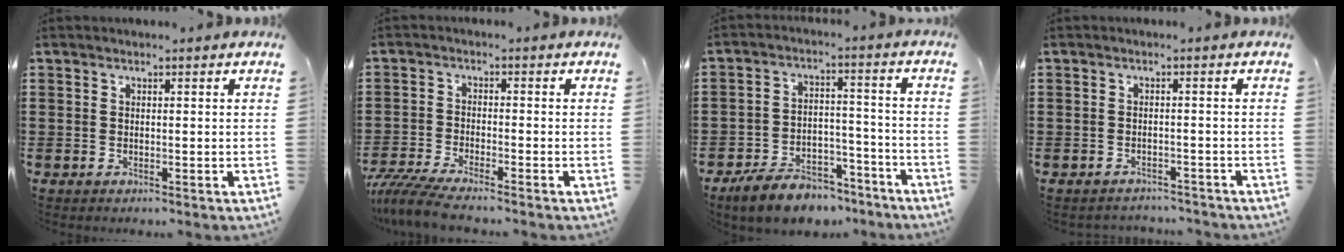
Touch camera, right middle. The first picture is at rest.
{"total": 4.9, "force": [-4.5, 0.1, 1.9], "torque": [-0.053, -0.016, -0.092]}
{"total": 7.4, "force": [-6.8, 2.3, 2.0], "torque": [-0.037, 0.025, -0.130]}
{"total": 1.7, "force": [-1.7, 0.2, -0.1], "torque": [-0.005, -0.001, -0.038]}